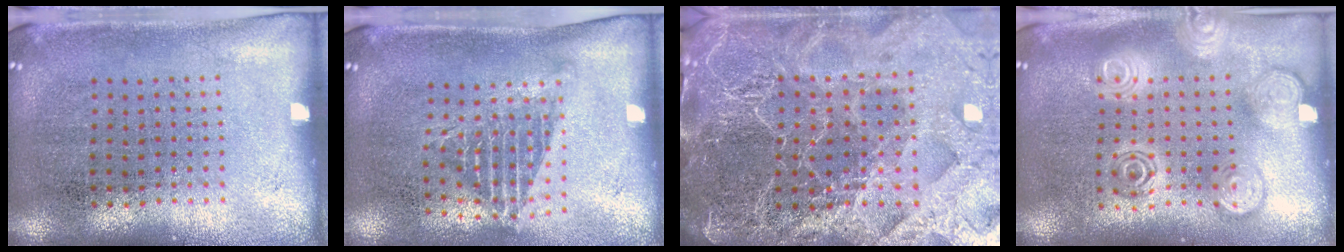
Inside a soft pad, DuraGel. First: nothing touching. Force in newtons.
{"total": 1.3, "press": 1.0, "slide": 0.9}
{"total": 5.4, "press": 4.8, "slide": 2.5}
{"total": 2.0, "press": 2.0, "slide": 0.2}